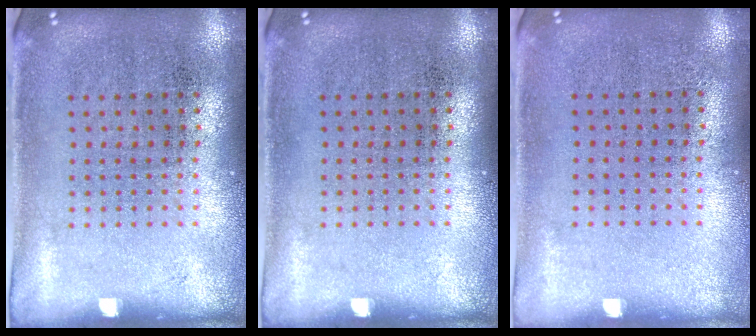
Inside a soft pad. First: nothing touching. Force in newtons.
{"total": 0.0}
{"total": 0.0}